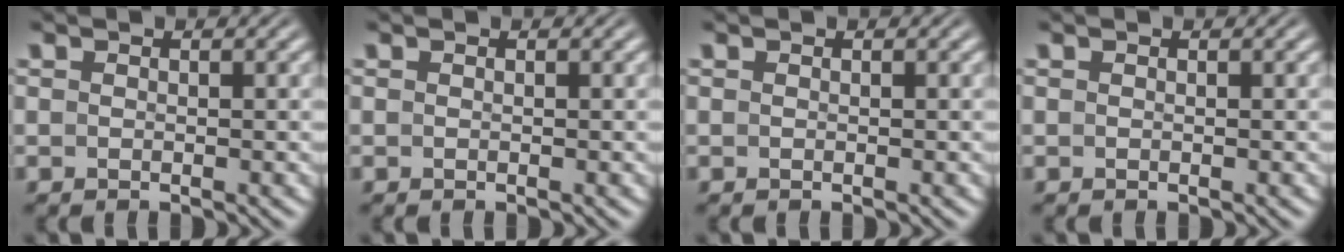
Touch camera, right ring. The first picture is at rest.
{"total": 0.0}
{"total": 0.0}
{"total": 0.0}